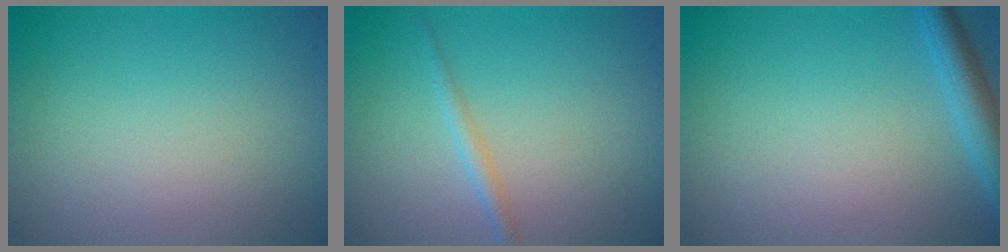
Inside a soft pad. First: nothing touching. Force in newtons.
{"total": 1.4, "press": 1.4, "slide": 0.0}
{"total": 3.0, "press": 3.0, "slide": 0.2}